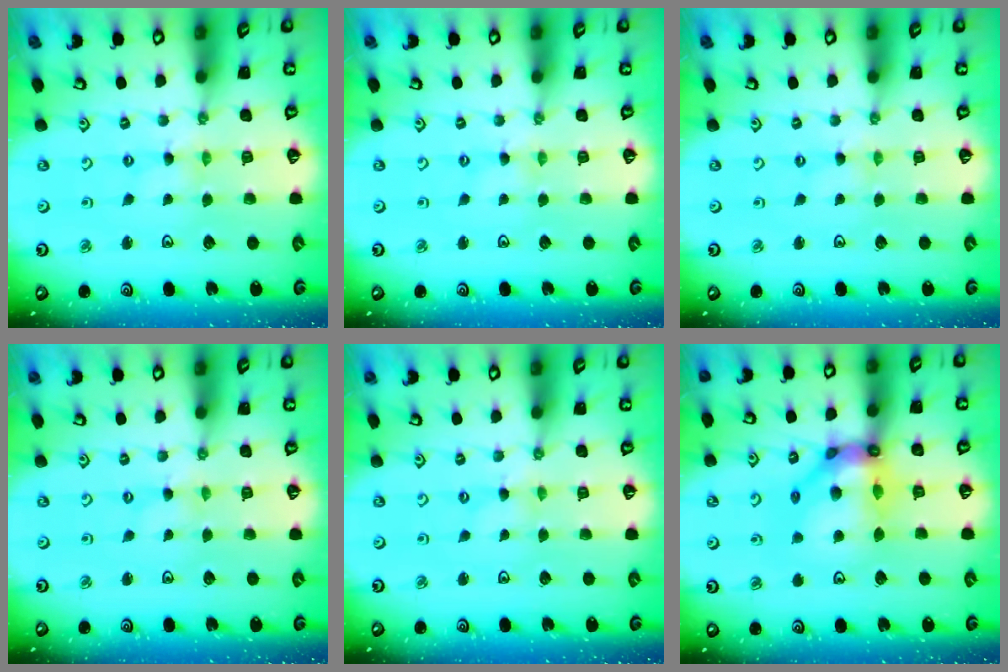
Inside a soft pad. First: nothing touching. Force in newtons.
{"total": 0.0}
{"total": 0.6, "press": 0.6, "slide": 0.2}
{"total": 0.0}
{"total": 0.0}
{"total": 14.9, "press": 14.7, "slide": 1.9}